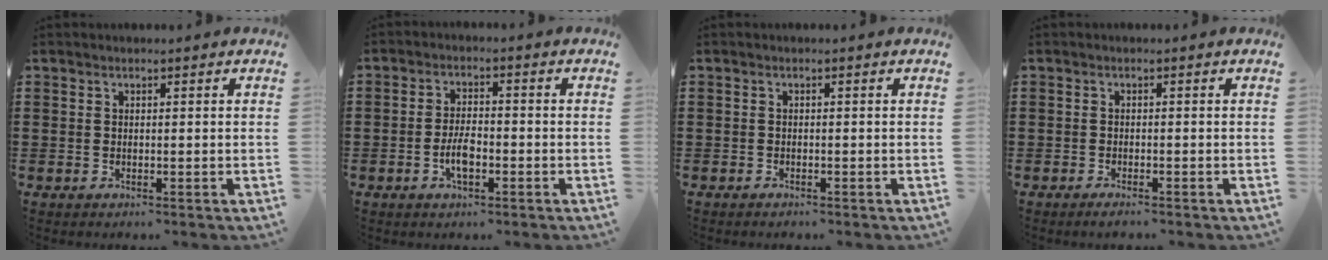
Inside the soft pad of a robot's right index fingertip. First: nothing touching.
{"total": 4.4, "force": [-1.4, 1.8, 3.8], "torque": [-0.080, 0.003, -0.028]}
{"total": 0.6, "force": [-0.6, 0.2, 0.0], "torque": [-0.002, 0.000, -0.012]}
{"total": 1.0, "force": [-1.0, 0.1, 0.3], "torque": [-0.009, -0.002, -0.019]}